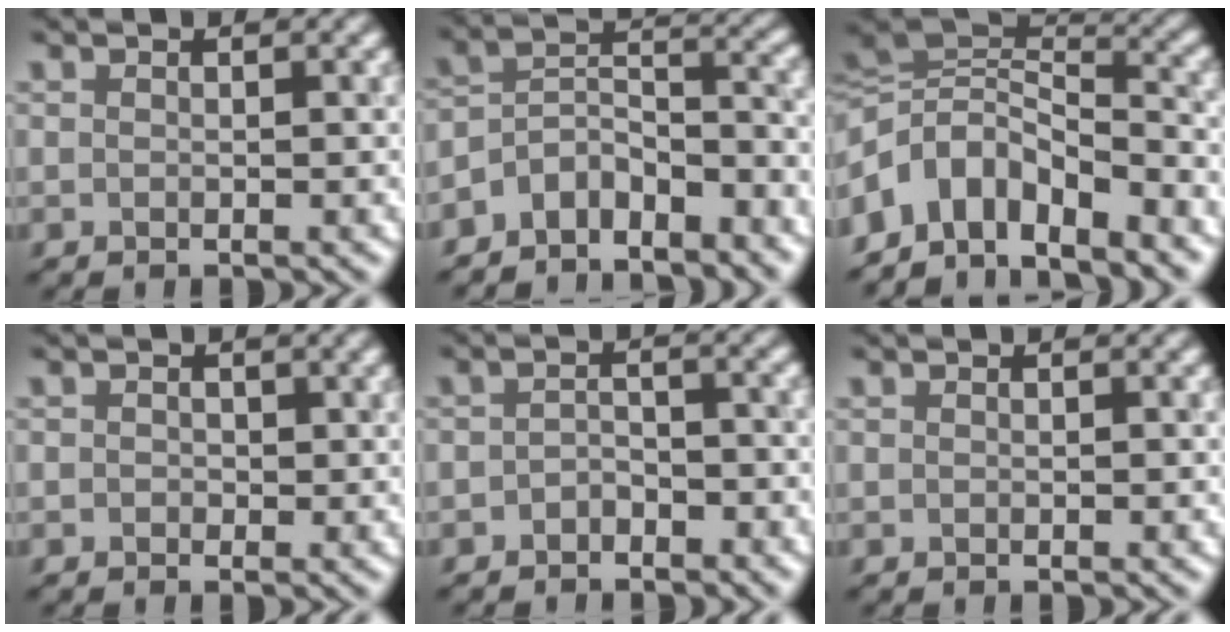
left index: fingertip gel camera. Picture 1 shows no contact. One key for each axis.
{"total": 6.2, "fx": -4.6, "fy": 2.9, "fz": 3.0, "tx": -0.045, "ty": 0.003, "tz": -0.090}
{"total": 9.5, "fx": -5.0, "fy": 5.2, "fz": 6.2, "tx": -0.099, "ty": 0.012, "tz": -0.101}
{"total": 0.6, "fx": 0.1, "fy": 0.6, "fz": 0.2, "tx": 0.000, "ty": -0.003, "tz": -0.001}
{"total": 2.0, "fx": -1.4, "fy": 1.1, "fz": 0.9, "tx": -0.017, "ty": 0.005, "tz": -0.028}
{"total": 0.0}